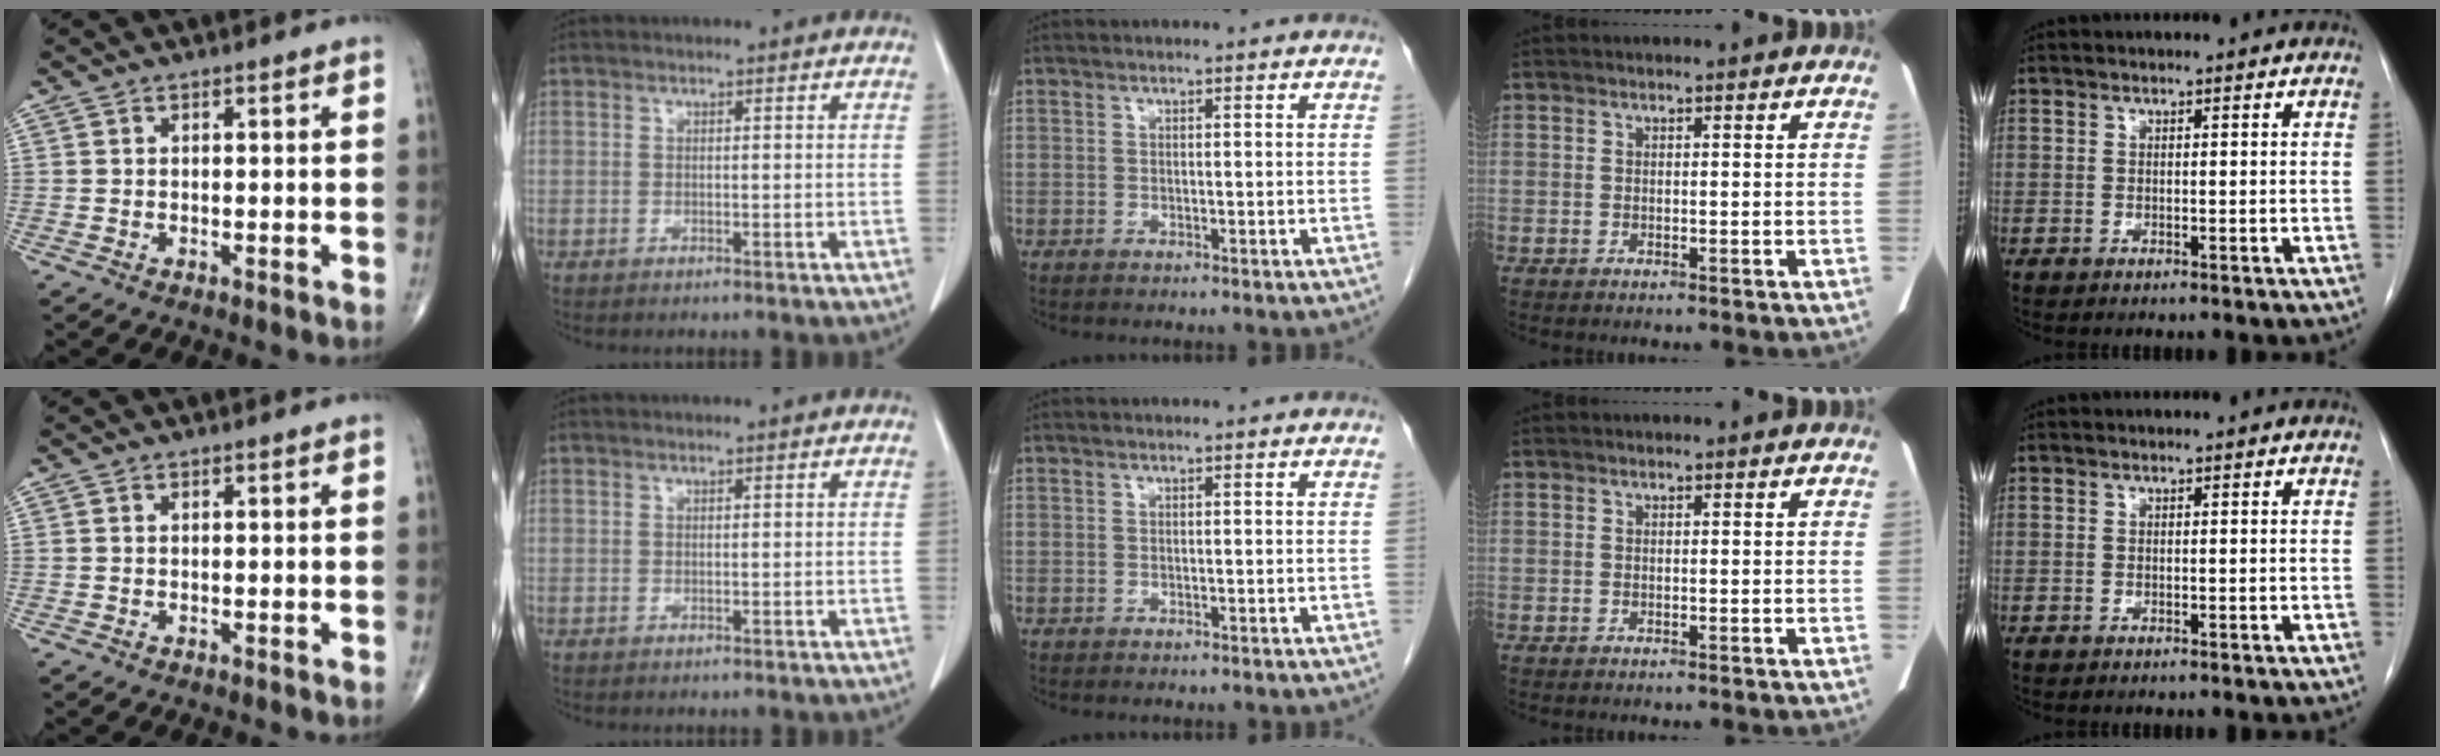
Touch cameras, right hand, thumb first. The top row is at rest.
{}